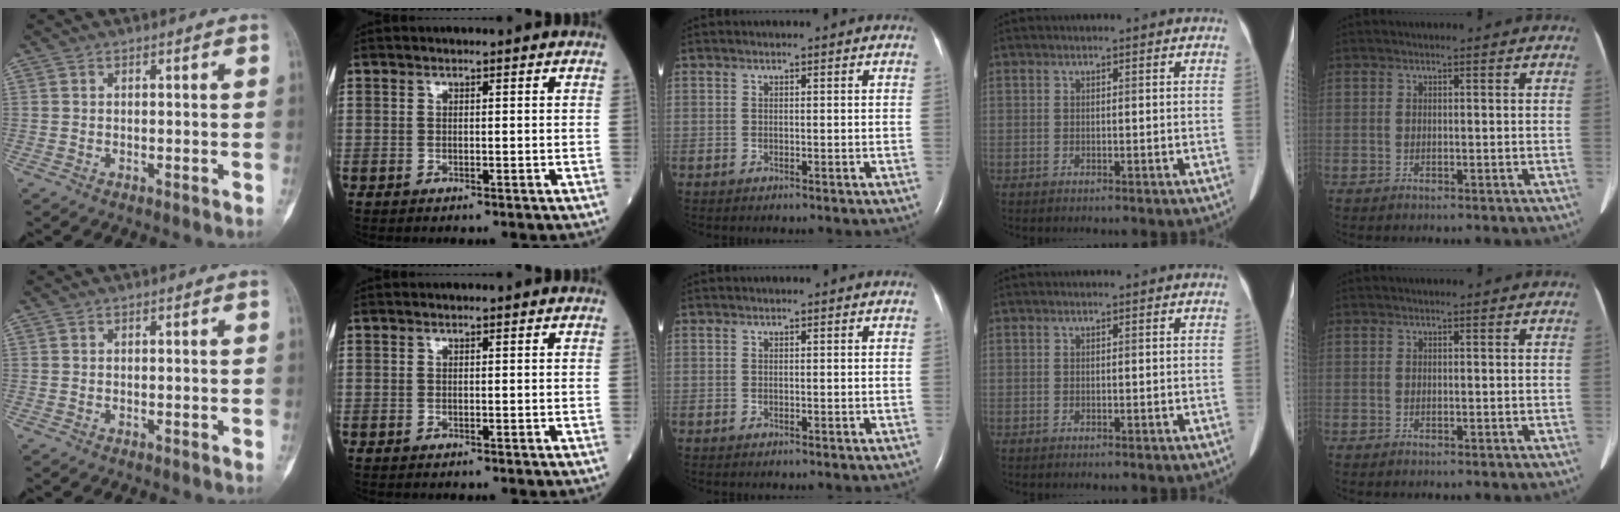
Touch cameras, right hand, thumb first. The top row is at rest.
{}